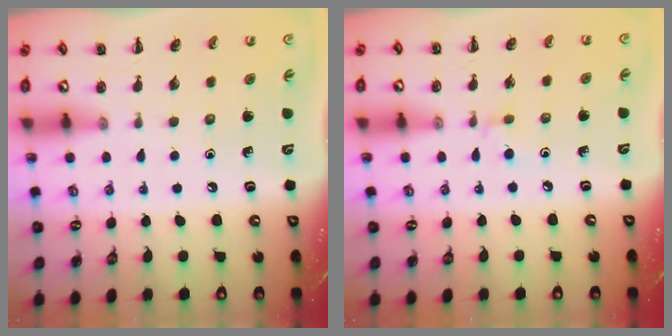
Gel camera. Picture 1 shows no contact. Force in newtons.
{"total": 3.6, "press": 3.4, "slide": 1.3}